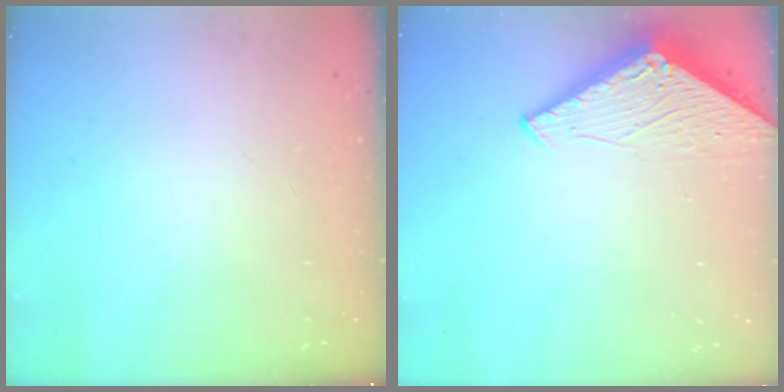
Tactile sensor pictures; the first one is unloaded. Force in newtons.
{"total": 3.0, "press": 3.0, "slide": 0.2}